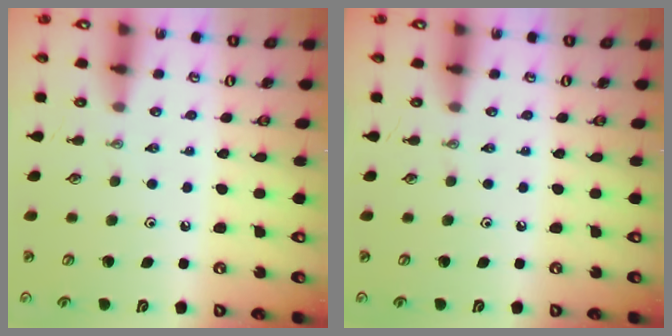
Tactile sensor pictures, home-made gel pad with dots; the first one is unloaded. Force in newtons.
{"total": 0.0}